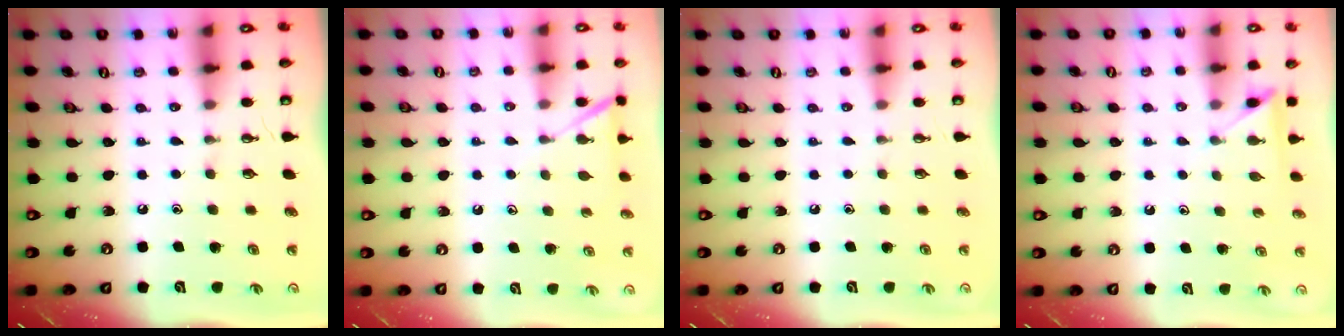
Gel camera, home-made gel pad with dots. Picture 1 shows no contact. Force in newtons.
{"total": 5.9, "press": 5.9, "slide": 0.5}
{"total": 0.0}
{"total": 4.7, "press": 4.6, "slide": 0.6}